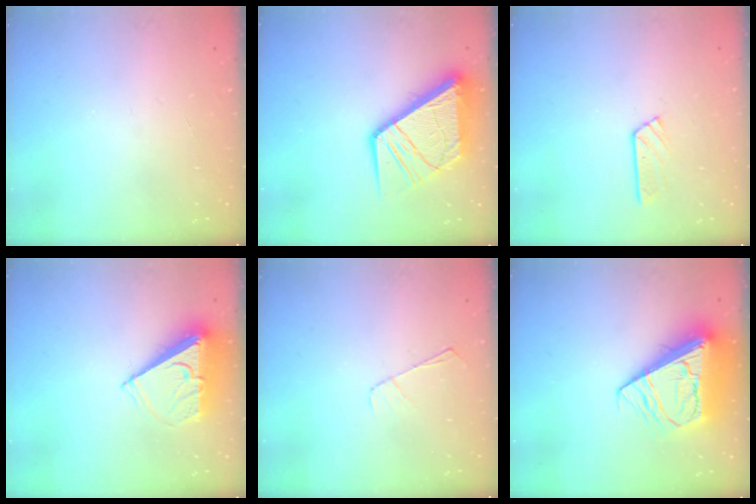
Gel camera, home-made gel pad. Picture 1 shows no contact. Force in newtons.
{"total": 16.5, "press": 16.4, "slide": 2.0}
{"total": 4.0, "press": 4.0, "slide": 0.3}
{"total": 8.3, "press": 8.3, "slide": 0.5}
{"total": 3.9, "press": 3.8, "slide": 0.5}
{"total": 14.7, "press": 14.5, "slide": 2.1}